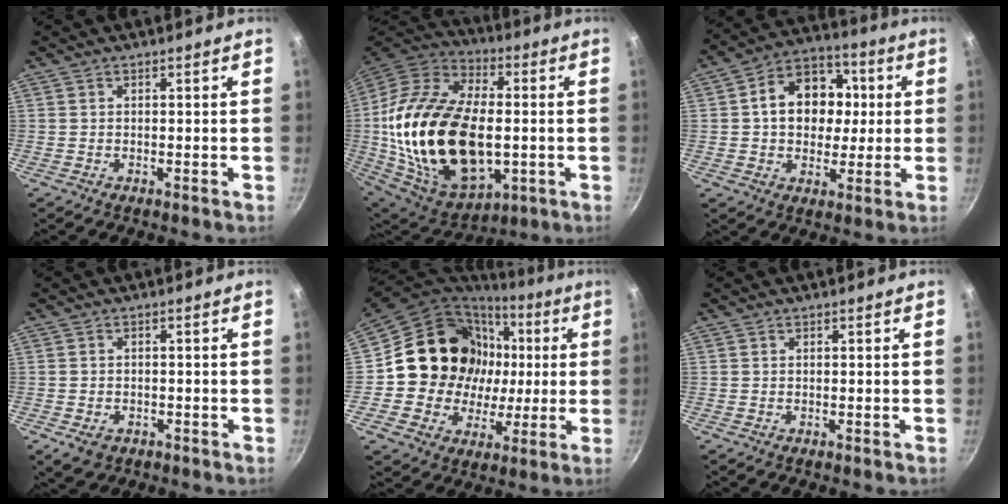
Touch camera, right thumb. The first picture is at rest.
{"total": 32.2, "force": [-1.4, 19.0, 25.9], "torque": [-0.482, 0.011, -0.019]}
{"total": 14.7, "force": [1.8, 11.4, 9.2], "torque": [-0.107, 0.020, 0.016]}
{"total": 3.9, "force": [-1.7, 2.9, 2.1], "torque": [-0.034, 0.007, -0.020]}
{"total": 20.4, "force": [2.2, 18.3, 8.6], "torque": [-0.130, 0.024, 0.045]}
{"total": 0.0}